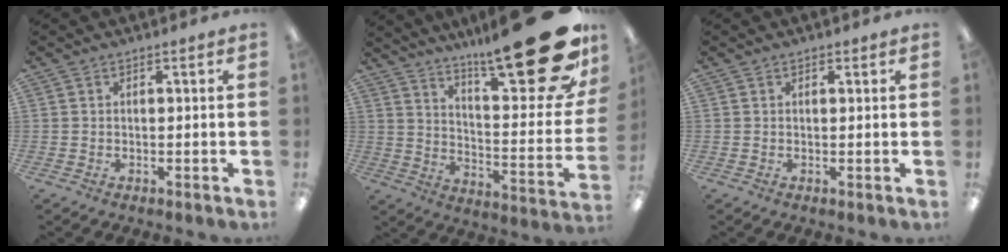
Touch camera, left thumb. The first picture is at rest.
{"total": 27.3, "force": [16.0, 6.9, 21.0], "torque": [-0.283, -0.111, 0.262]}
{"total": 0.8, "force": [0.5, 0.5, 0.2], "torque": [-0.005, 0.002, 0.010]}